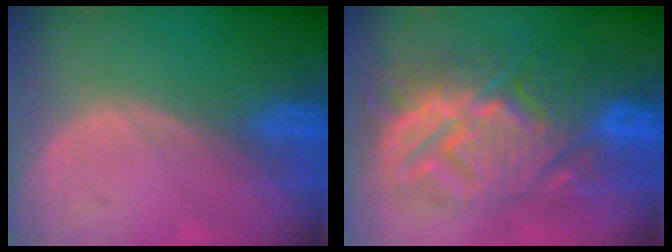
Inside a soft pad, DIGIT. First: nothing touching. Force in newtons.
{"total": 13.9, "press": 13.8, "slide": 1.4}